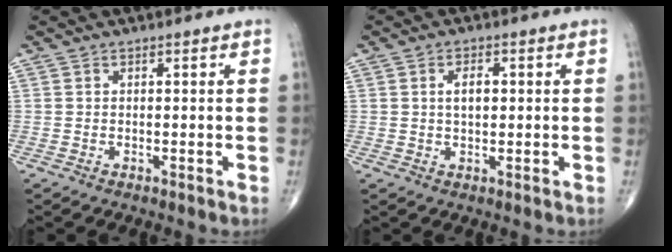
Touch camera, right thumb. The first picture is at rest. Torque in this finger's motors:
{"motor_torque": [0.37, 0.73, 0.39, 0.42, 0.00]}